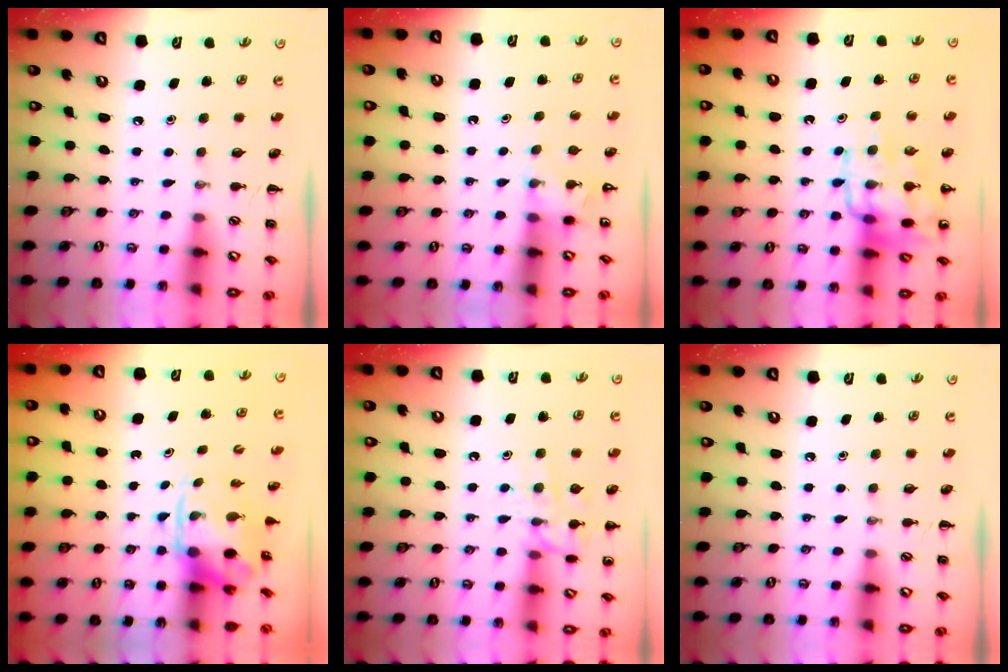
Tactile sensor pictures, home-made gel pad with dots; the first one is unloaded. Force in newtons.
{"total": 5.4, "press": 5.1, "slide": 1.6}
{"total": 14.5, "press": 14.3, "slide": 2.4}
{"total": 3.8, "press": 3.7, "slide": 0.8}
{"total": 11.0, "press": 10.9, "slide": 0.5}
{"total": 0.0}